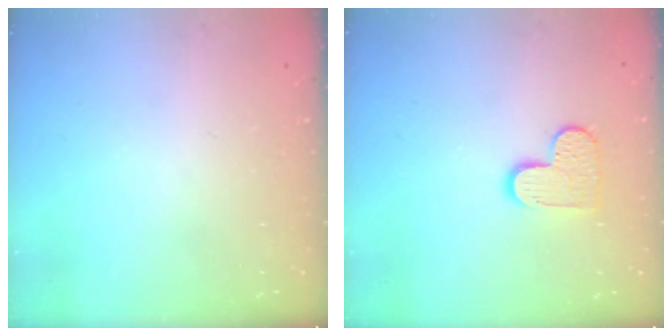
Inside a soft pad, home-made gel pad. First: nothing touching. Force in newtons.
{"total": 8.9, "press": 8.9, "slide": 0.5}